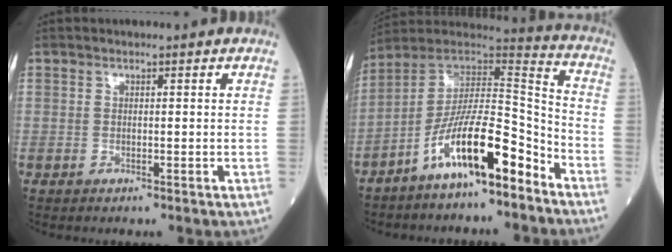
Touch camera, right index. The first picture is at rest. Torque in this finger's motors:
{"motor_torque": [1.52, -0.62, 1.06, 0.21]}